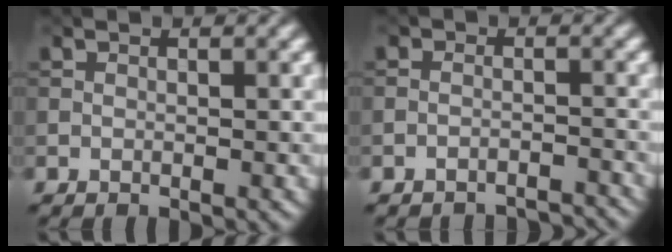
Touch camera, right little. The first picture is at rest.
{"total": 4.2, "force": [-4.1, 0.6, 0.4], "torque": [-0.005, 0.004, -0.061]}